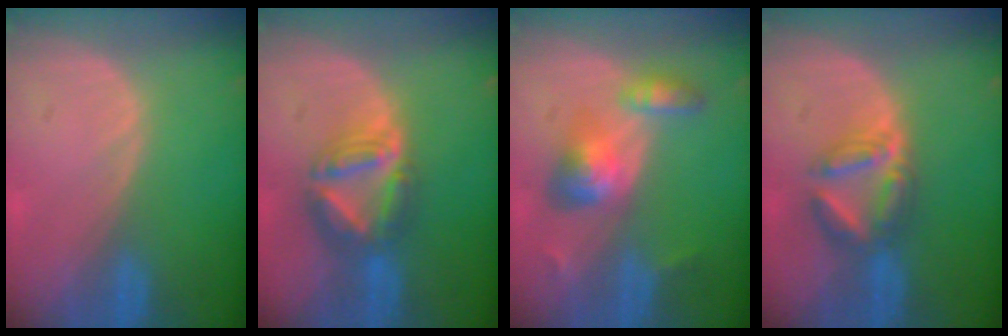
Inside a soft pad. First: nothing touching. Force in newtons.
{"total": 7.7, "press": 6.7, "slide": 3.9}
{"total": 6.3, "press": 5.8, "slide": 2.4}
{"total": 5.8, "press": 5.7, "slide": 0.5}